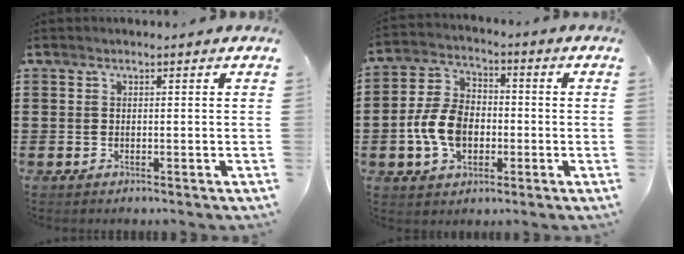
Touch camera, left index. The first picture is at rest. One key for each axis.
{"total": 8.8, "fx": -2.0, "fy": 6.1, "fz": 6.0, "tx": -0.149, "ty": 0.008, "tz": -0.042}